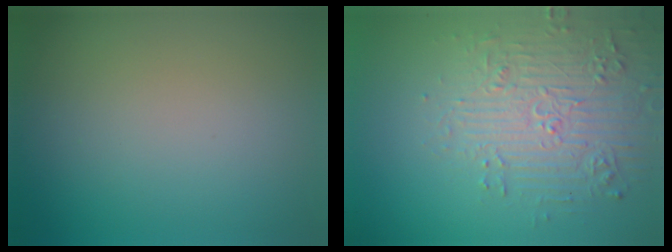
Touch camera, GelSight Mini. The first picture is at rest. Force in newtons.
{"total": 4.6, "press": 4.2, "slide": 1.9}